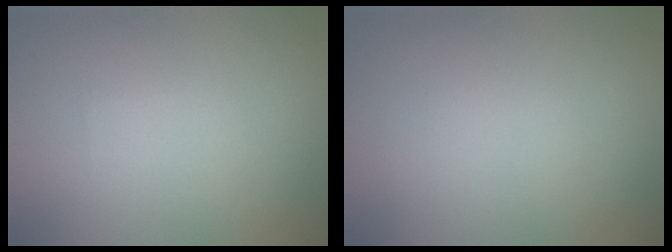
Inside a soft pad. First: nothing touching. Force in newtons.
{"total": 0.0}